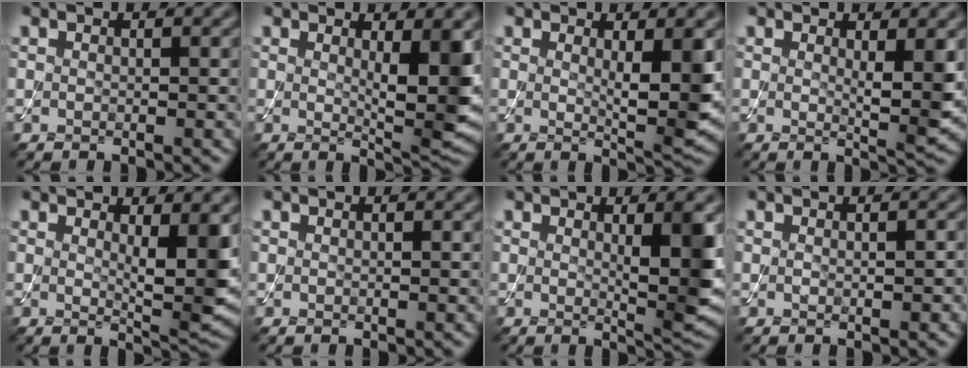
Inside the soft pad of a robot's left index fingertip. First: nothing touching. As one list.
[{"total": 5.2, "force": [0.9, 1.1, 5.1], "torque": [-0.071, -0.016, 0.020]}, {"total": 4.2, "force": [0.7, 0.7, 4.1], "torque": [-0.060, -0.014, 0.015]}, {"total": 3.0, "force": [0.7, 0.5, 2.9], "torque": [-0.042, -0.014, 0.014]}, {"total": 4.7, "force": [1.0, 1.0, 4.5], "torque": [-0.065, -0.015, 0.020]}, {"total": 0.0}, {"total": 4.7, "force": [0.8, 0.8, 4.5], "torque": [-0.060, -0.012, 0.016]}, {"total": 1.1, "force": [0.0, 0.5, 1.0], "torque": [-0.017, -0.001, 0.002]}]